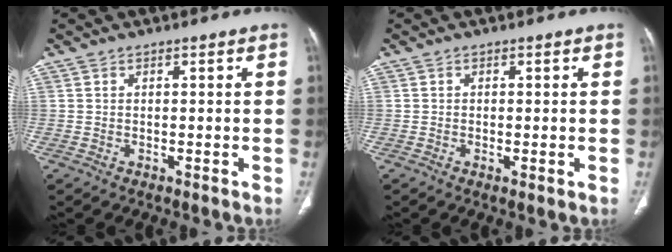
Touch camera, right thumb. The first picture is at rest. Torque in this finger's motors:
{"motor_torque": [-0.29, -0.25, -0.18, -0.29, 0.01]}